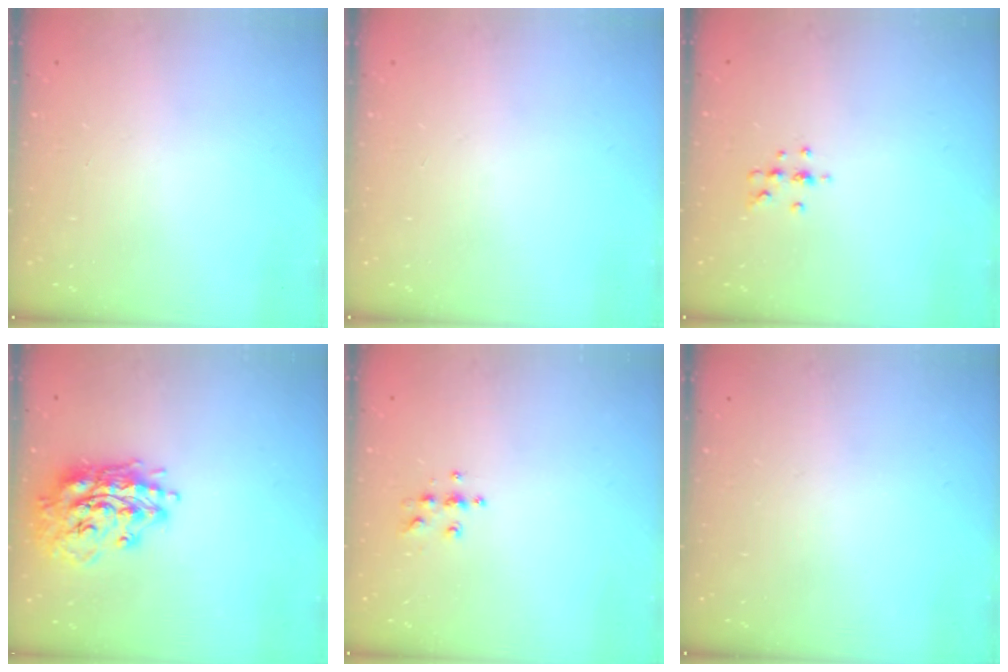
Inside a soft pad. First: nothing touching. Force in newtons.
{"total": 0.0}
{"total": 5.4, "press": 5.2, "slide": 1.4}
{"total": 16.5, "press": 16.4, "slide": 1.9}
{"total": 6.9, "press": 6.9, "slide": 0.4}
{"total": 0.0}